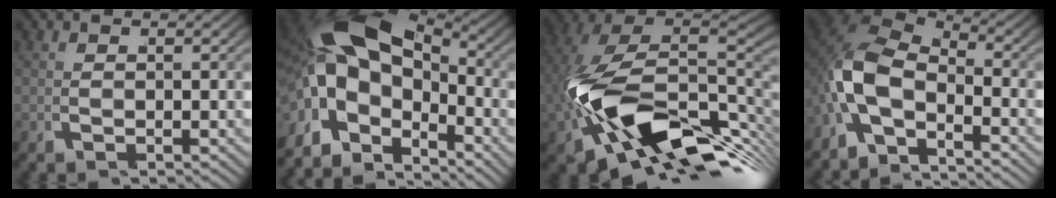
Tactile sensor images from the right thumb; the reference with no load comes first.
{"total": 12.8, "force": [0.3, 8.2, 9.8], "torque": [-0.212, -0.027, 0.008]}
{"total": 22.7, "force": [-3.8, 14.6, 17.0], "torque": [-0.307, -0.063, -0.033]}
{"total": 8.6, "force": [-1.6, 5.6, 6.4], "torque": [-0.163, -0.017, -0.031]}